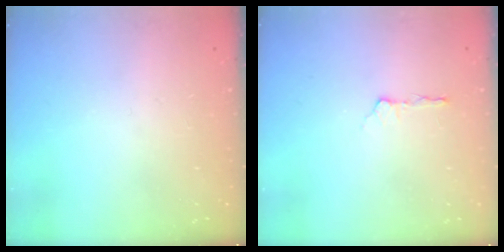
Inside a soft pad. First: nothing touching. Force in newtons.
{"total": 3.0, "press": 2.5, "slide": 1.6}